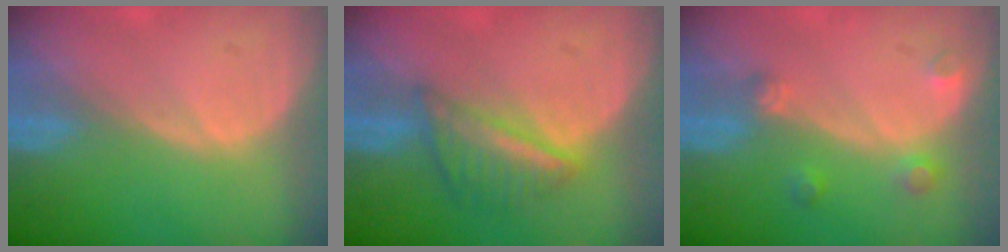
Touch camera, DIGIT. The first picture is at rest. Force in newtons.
{"total": 5.3, "press": 5.2, "slide": 1.1}
{"total": 2.7, "press": 2.6, "slide": 0.5}